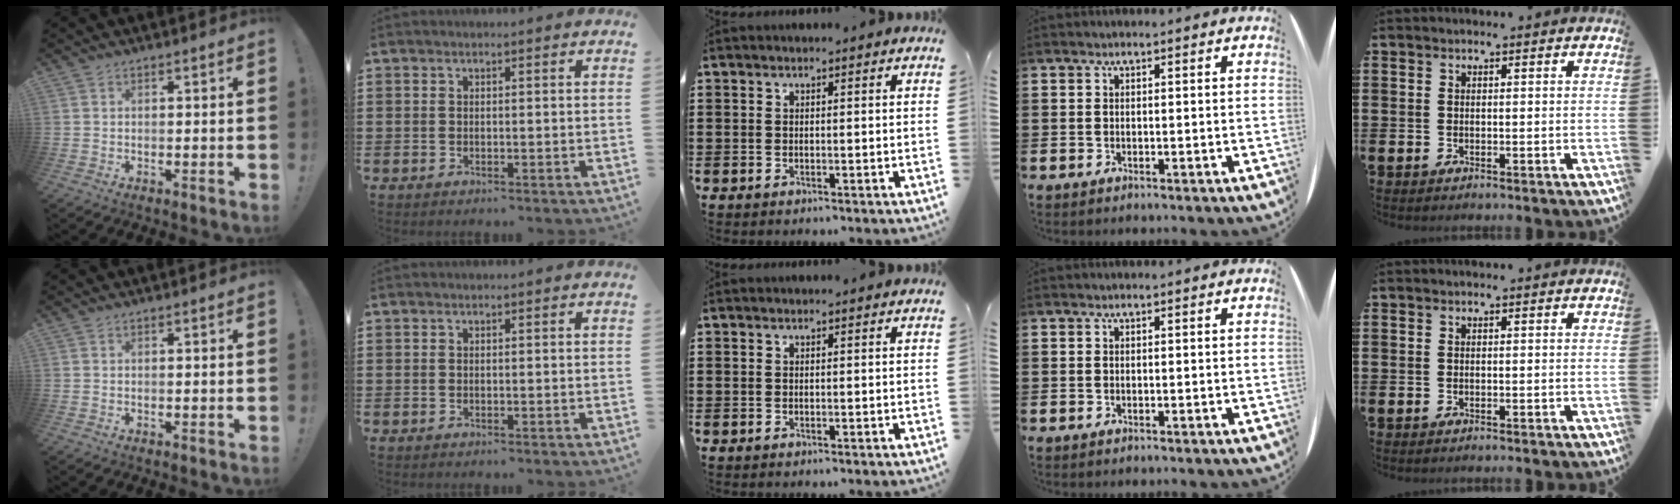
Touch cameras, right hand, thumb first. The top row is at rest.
{}